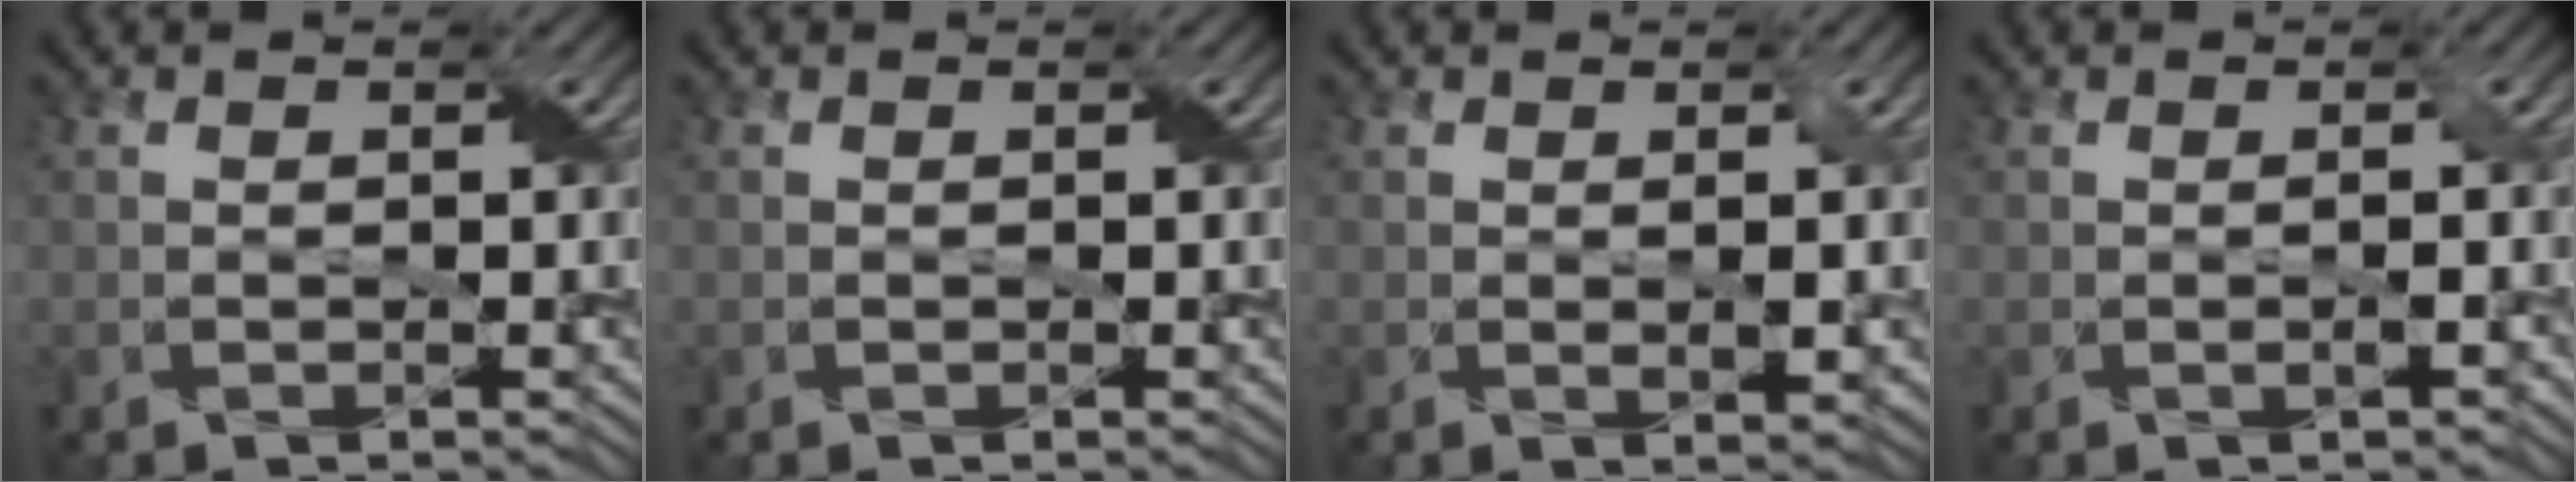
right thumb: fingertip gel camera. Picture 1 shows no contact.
{"total": 0.0}
{"total": 1.9, "force": [0.3, 0.2, 1.8], "torque": [-0.036, 0.000, 0.007]}
{"total": 1.2, "force": [-0.2, 0.0, 1.2], "torque": [-0.024, 0.001, -0.002]}